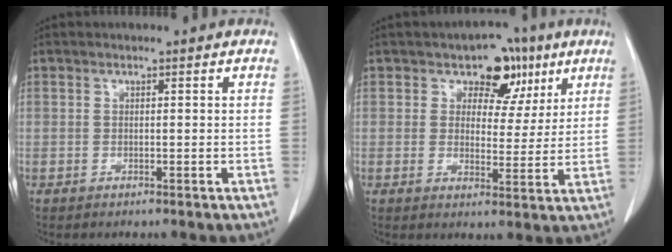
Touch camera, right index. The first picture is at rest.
{"total": 8.8, "force": [4.4, 5.9, 4.9], "torque": [-0.060, 0.020, 0.066]}